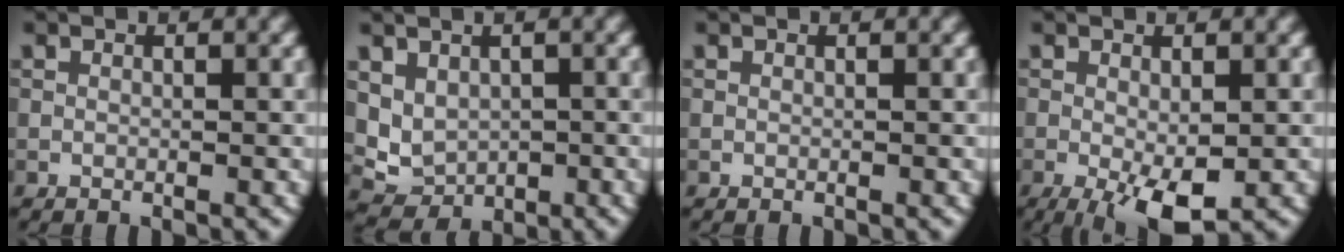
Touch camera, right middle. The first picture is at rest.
{"total": 3.4, "force": [0.3, 2.8, 1.8], "torque": [-0.034, -0.012, 0.016]}
{"total": 0.0}
{"total": 4.5, "force": [-1.4, 1.8, 3.9], "torque": [-0.071, -0.013, -0.022]}